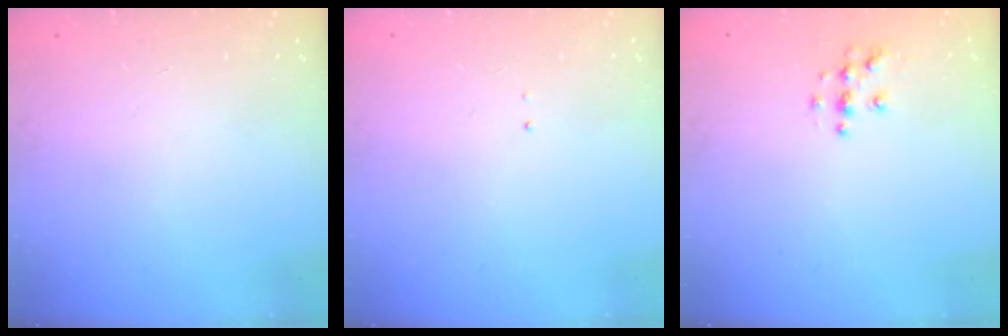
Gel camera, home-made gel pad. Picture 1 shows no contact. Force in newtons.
{"total": 0.7, "press": 0.7, "slide": 0.1}
{"total": 5.6, "press": 5.6, "slide": 0.2}